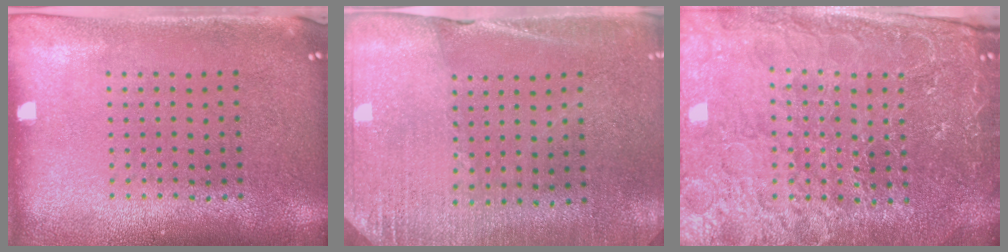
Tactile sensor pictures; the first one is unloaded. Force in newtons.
{"total": 2.7, "press": 2.6, "slide": 0.7}
{"total": 4.7, "press": 4.4, "slide": 1.7}